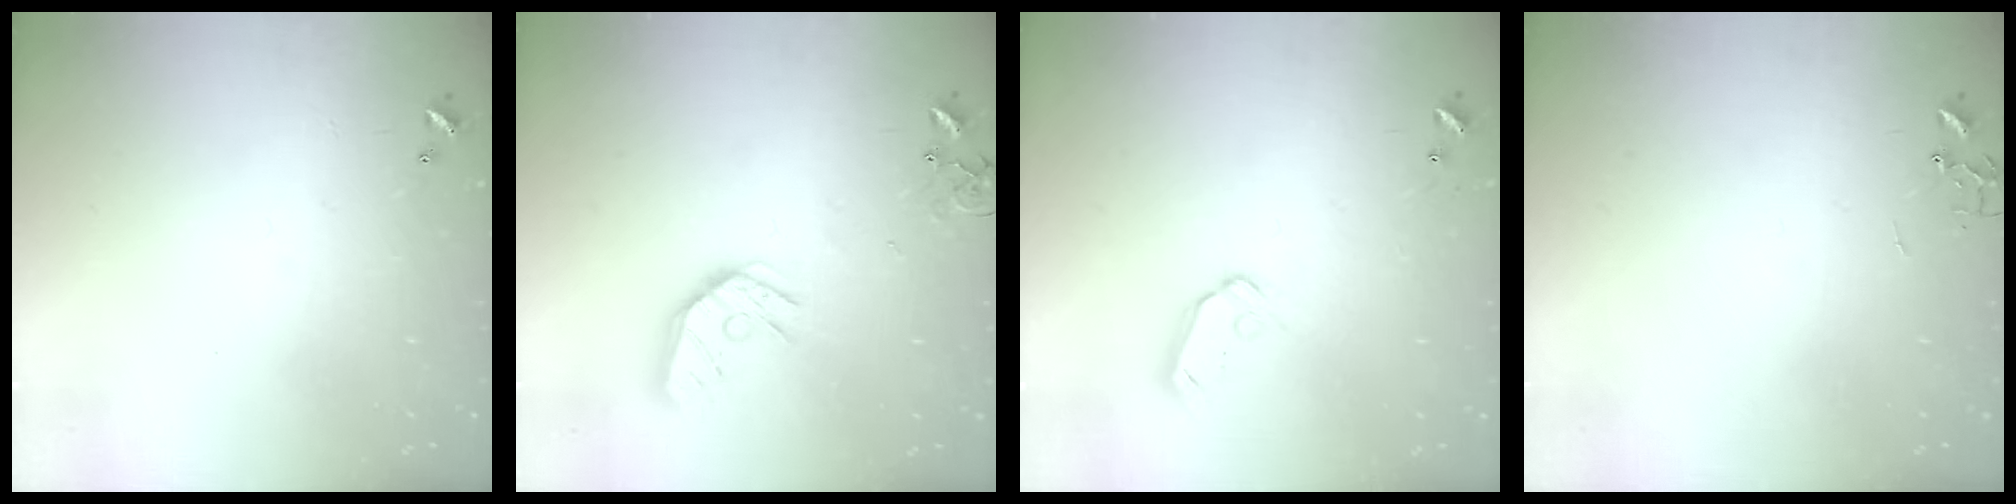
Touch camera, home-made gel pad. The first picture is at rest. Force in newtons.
{"total": 14.4, "press": 14.3, "slide": 1.9}
{"total": 7.1, "press": 7.1, "slide": 0.8}
{"total": 0.0}